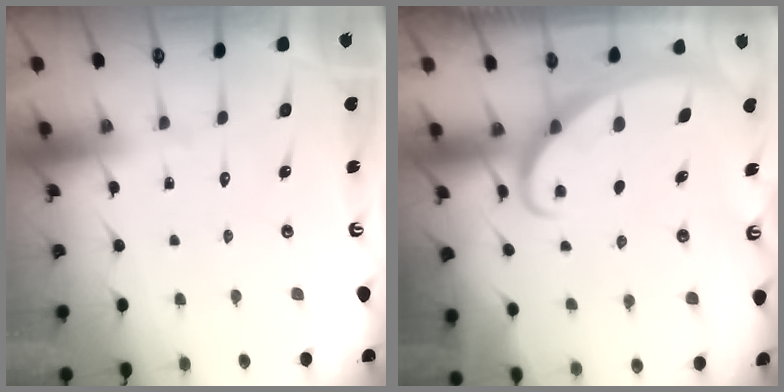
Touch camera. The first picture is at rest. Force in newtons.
{"total": 2.1, "press": 2.1, "slide": 0.0}